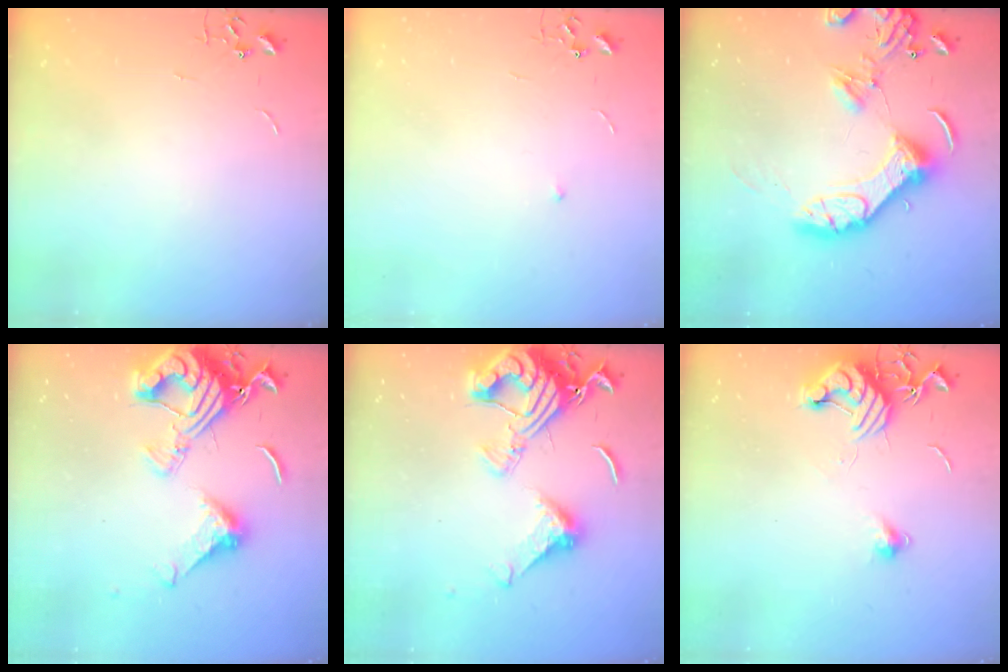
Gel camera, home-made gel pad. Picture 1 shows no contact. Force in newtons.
{"total": 4.1, "press": 4.1, "slide": 0.6}
{"total": 15.5, "press": 15.3, "slide": 2.4}
{"total": 17.8, "press": 17.7, "slide": 1.9}
{"total": 17.8, "press": 17.7, "slide": 1.9}
{"total": 12.2, "press": 12.2, "slide": 1.3}